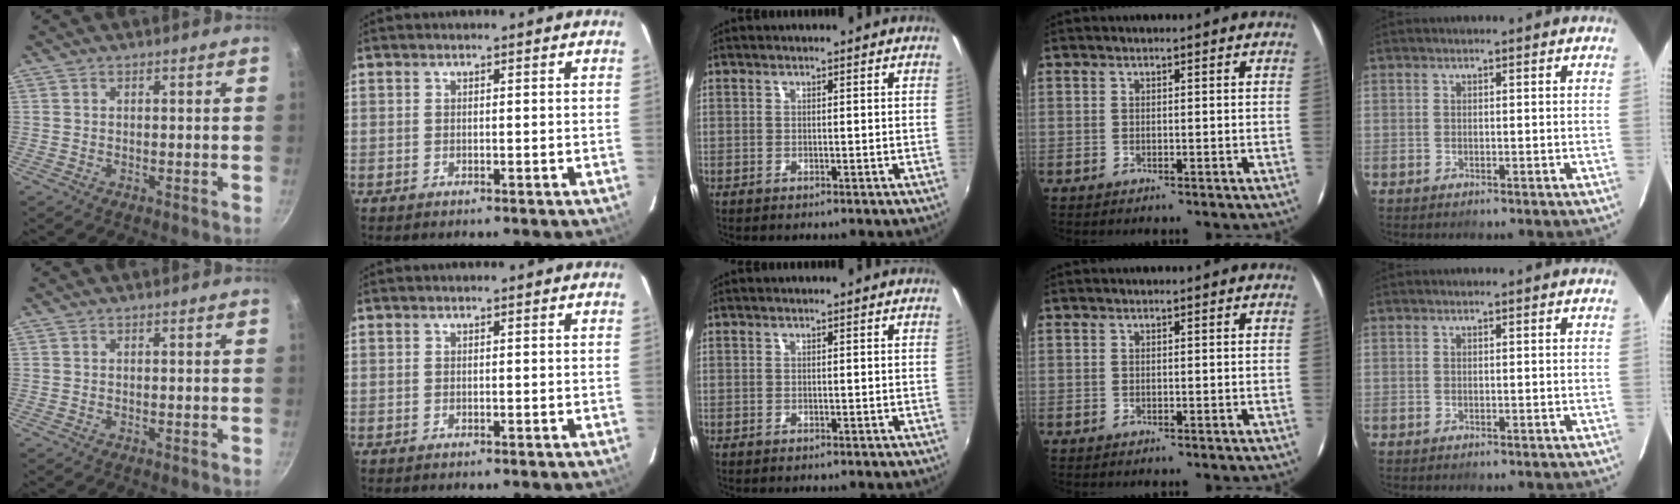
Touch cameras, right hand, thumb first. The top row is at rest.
{}